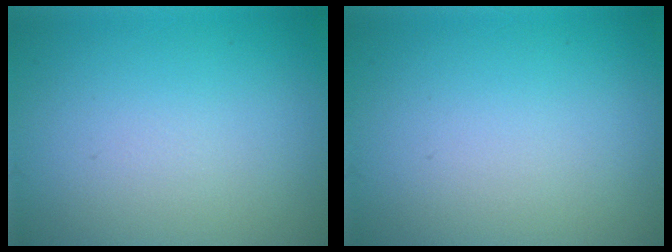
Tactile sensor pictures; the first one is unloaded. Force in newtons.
{"total": 0.0}